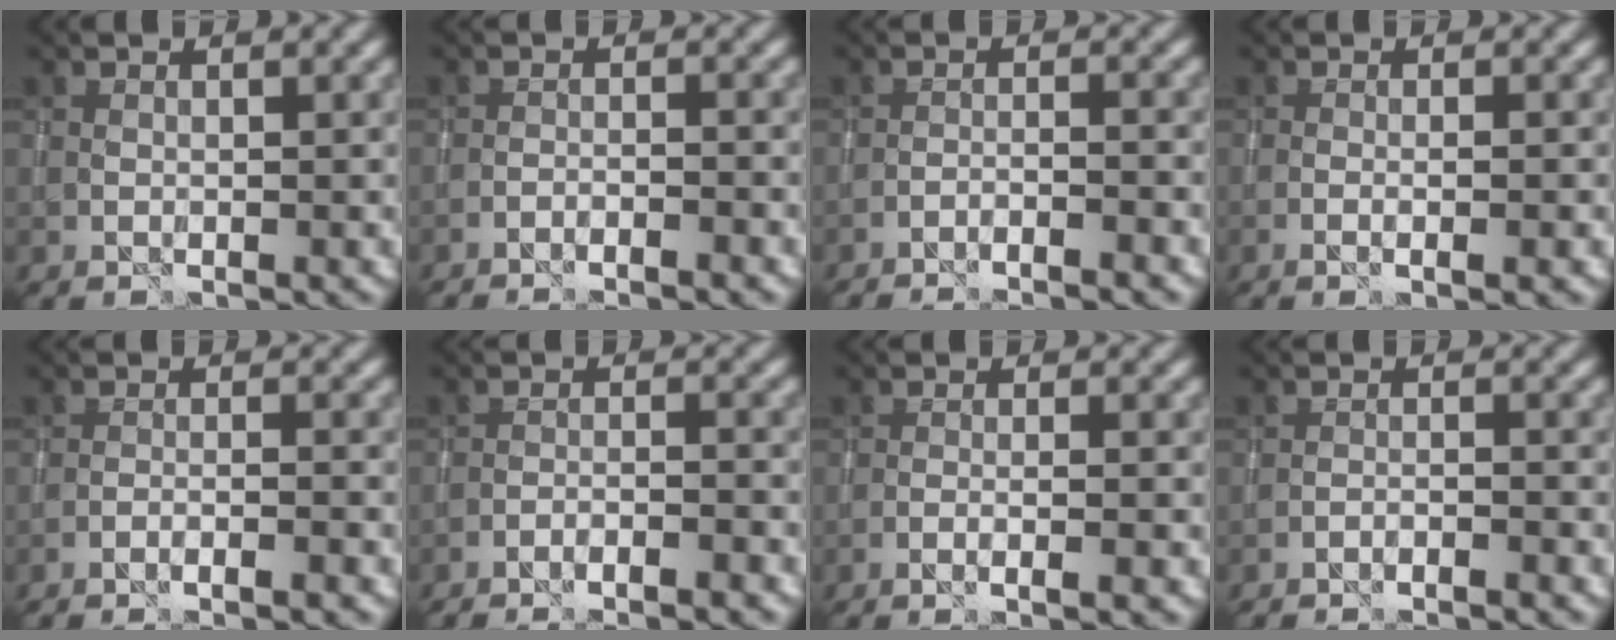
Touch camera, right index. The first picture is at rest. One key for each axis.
{"total": 2.7, "fx": -2.3, "fy": 0.3, "fz": 1.3, "tx": -0.022, "ty": 0.006, "tz": -0.042}
{"total": 3.2, "fx": -2.9, "fy": 0.3, "fz": 1.4, "tx": -0.019, "ty": 0.005, "tz": -0.051}
{"total": 2.2, "fx": -0.6, "fy": 0.6, "fz": 2.1, "tx": -0.022, "ty": 0.006, "tz": -0.015}
{"total": 3.1, "fx": -2.5, "fy": 0.4, "fz": 1.8, "tx": -0.027, "ty": 0.008, "tz": -0.048}
{"total": 4.1, "fx": -3.5, "fy": 0.6, "fz": 2.0, "tx": -0.032, "ty": 0.007, "tz": -0.057}
{"total": 3.0, "fx": -1.5, "fy": 0.6, "fz": 2.5, "tx": -0.033, "ty": 0.012, "tz": -0.034}
{"total": 2.7, "fx": -2.5, "fy": 0.3, "fz": 0.9, "tx": -0.012, "ty": 0.006, "tz": -0.041}